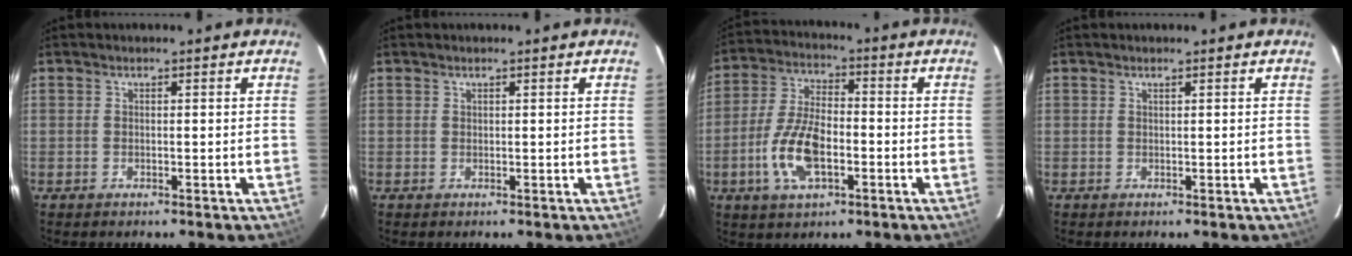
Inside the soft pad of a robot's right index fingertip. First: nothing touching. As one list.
[{"total": 0.0}, {"total": 11.5, "force": [-3.7, 5.3, 9.5], "torque": [-0.201, 0.002, -0.069]}, {"total": 0.0}]